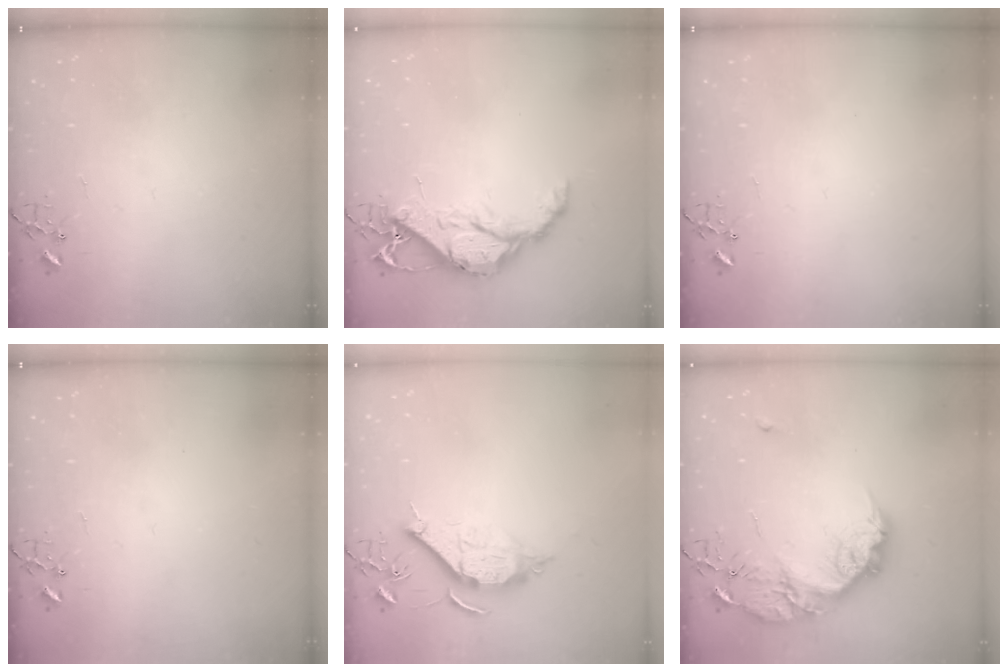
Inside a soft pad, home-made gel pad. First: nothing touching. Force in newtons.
{"total": 14.3, "press": 14.3, "slide": 1.1}
{"total": 0.0}
{"total": 0.0}
{"total": 9.8, "press": 9.8, "slide": 0.4}
{"total": 20.8, "press": 20.7, "slide": 1.5}